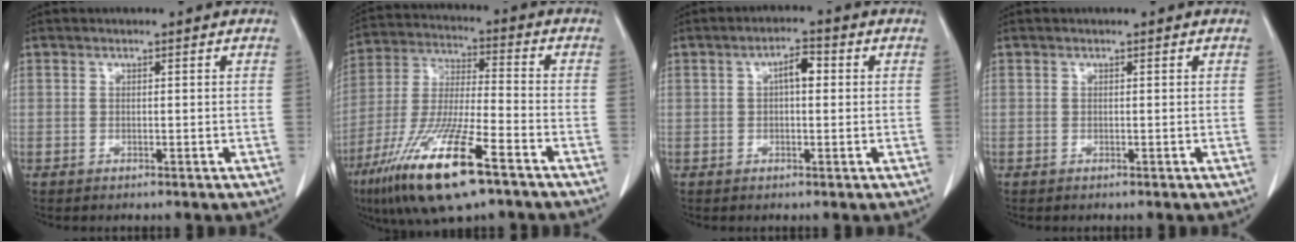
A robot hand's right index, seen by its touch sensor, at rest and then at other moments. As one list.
[{"total": 17.3, "force": [-9.9, 2.4, 14.0], "torque": [-0.299, -0.037, -0.183]}, {"total": 3.6, "force": [0.6, 1.3, 3.3], "torque": [-0.053, 0.013, 0.008]}, {"total": 0.0}]